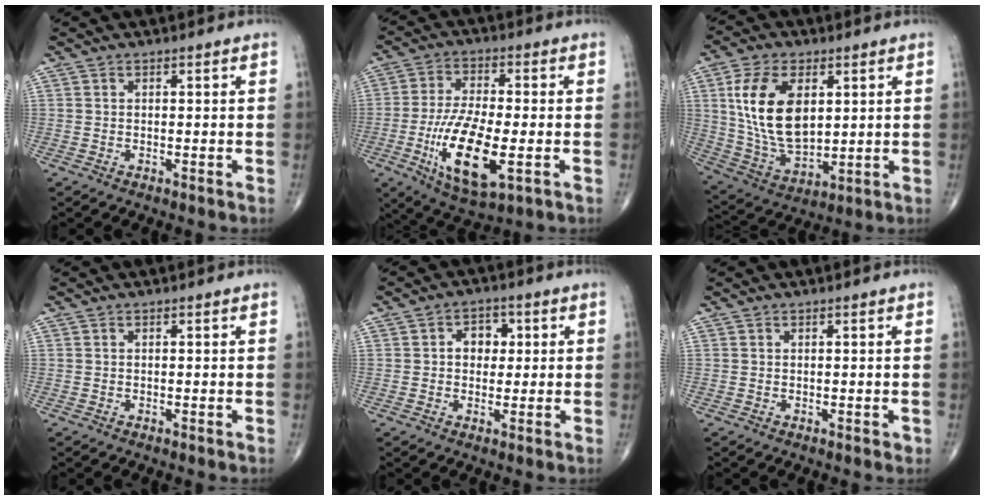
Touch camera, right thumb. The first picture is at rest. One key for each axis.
{"total": 15.2, "fx": -4.2, "fy": 5.5, "fz": 13.5, "tx": -0.260, "ty": -0.005, "tz": -0.068}
{"total": 16.5, "fx": 3.8, "fy": 9.4, "fz": 13.0, "tx": -0.237, "ty": -0.015, "tz": 0.083}
{"total": 0.0}
{"total": 4.6, "fx": 0.8, "fy": 3.6, "fz": 2.8, "tx": -0.011, "ty": 0.005, "tz": 0.006}
{"total": 0.0}